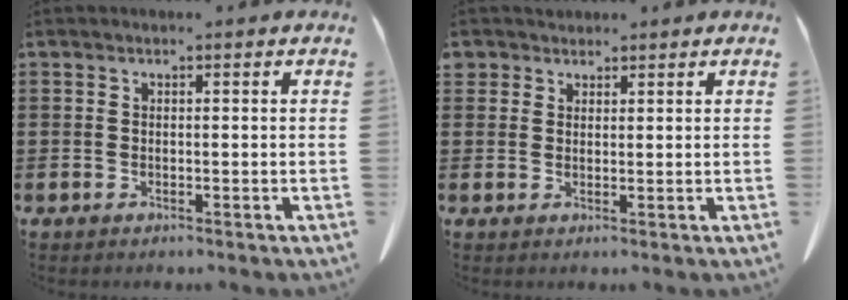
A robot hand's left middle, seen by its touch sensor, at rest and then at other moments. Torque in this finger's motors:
{"motor_torque": [0.00, 0.00, 0.00, 0.00]}